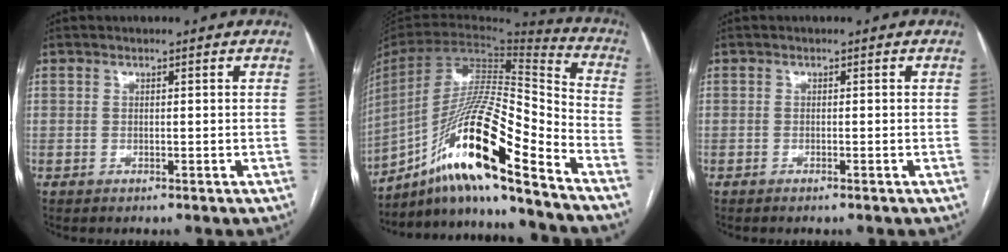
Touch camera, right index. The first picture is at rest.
{"total": 21.3, "force": [-14.0, 1.2, 16.0], "torque": [-0.314, -0.001, -0.256]}
{"total": 0.6, "force": [-0.4, -0.1, 0.4], "torque": [-0.008, 0.000, -0.008]}